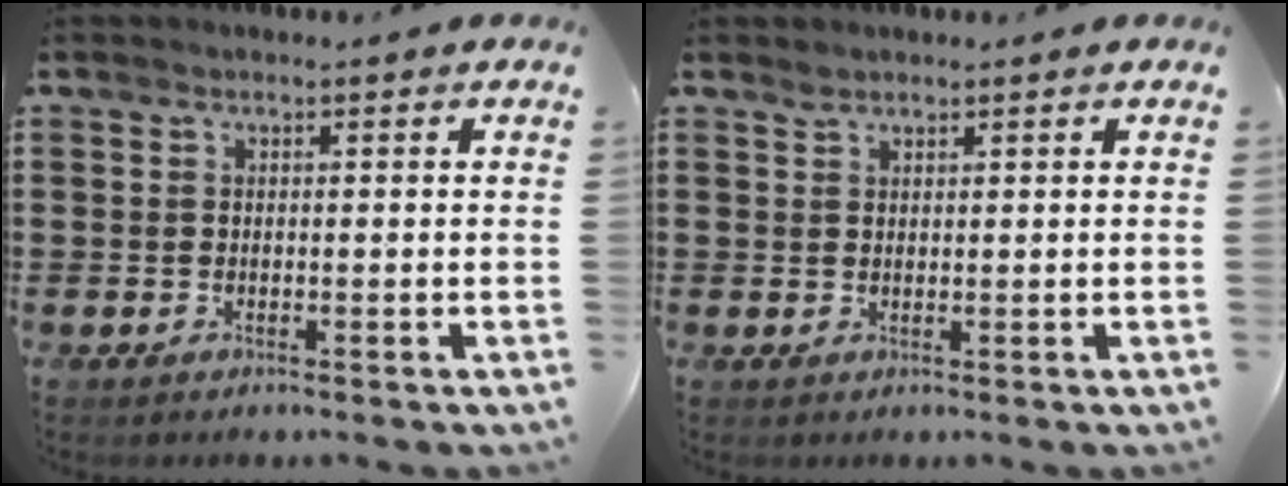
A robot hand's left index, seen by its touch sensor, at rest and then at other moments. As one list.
[{"total": 1.1, "force": [1.0, 0.5, 0.0], "torque": [-0.003, 0.001, 0.021]}]